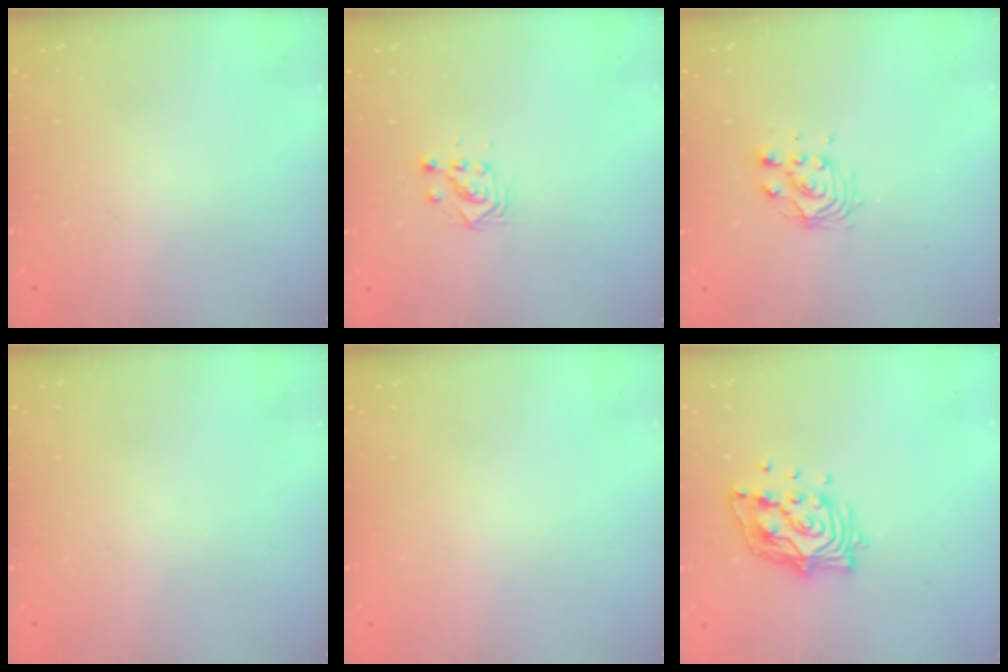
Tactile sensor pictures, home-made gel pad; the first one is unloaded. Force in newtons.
{"total": 3.0, "press": 3.0, "slide": 0.2}
{"total": 5.0, "press": 5.0, "slide": 0.2}
{"total": 0.0}
{"total": 0.0}
{"total": 12.4, "press": 12.4, "slide": 1.2}